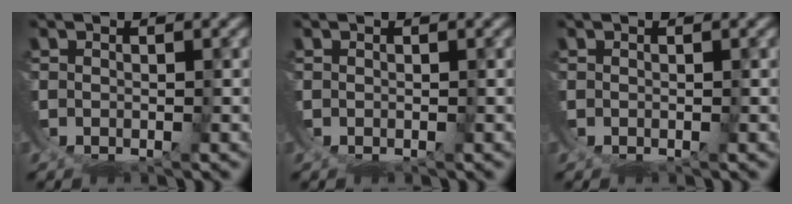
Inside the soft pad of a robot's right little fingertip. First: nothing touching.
{"total": 0.0}
{"total": 0.0}